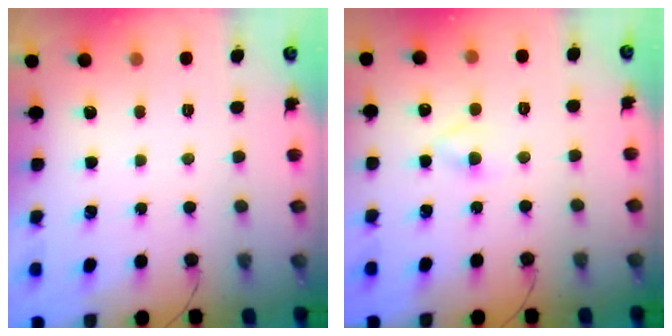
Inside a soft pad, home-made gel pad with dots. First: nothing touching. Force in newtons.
{"total": 2.3, "press": 2.1, "slide": 1.0}